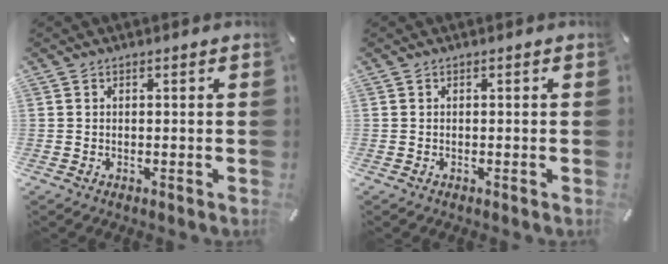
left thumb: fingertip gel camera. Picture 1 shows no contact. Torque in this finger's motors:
{"motor_torque": [0.00, 0.00, -0.02, -0.02, 0.00]}